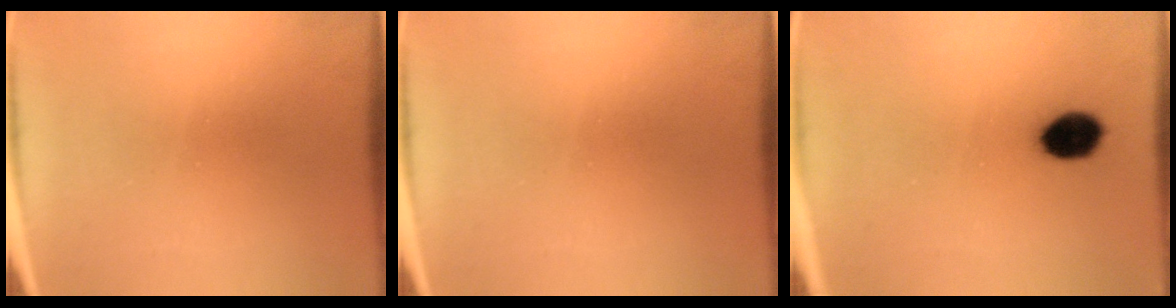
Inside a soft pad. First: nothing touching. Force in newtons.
{"total": 0.0}
{"total": 6.5}